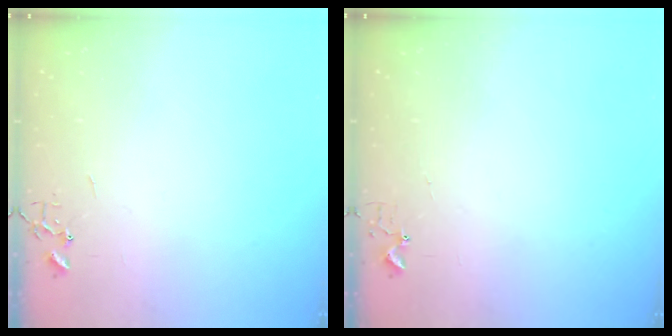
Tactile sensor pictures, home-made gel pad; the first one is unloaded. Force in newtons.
{"total": 3.7, "press": 3.7, "slide": 0.2}